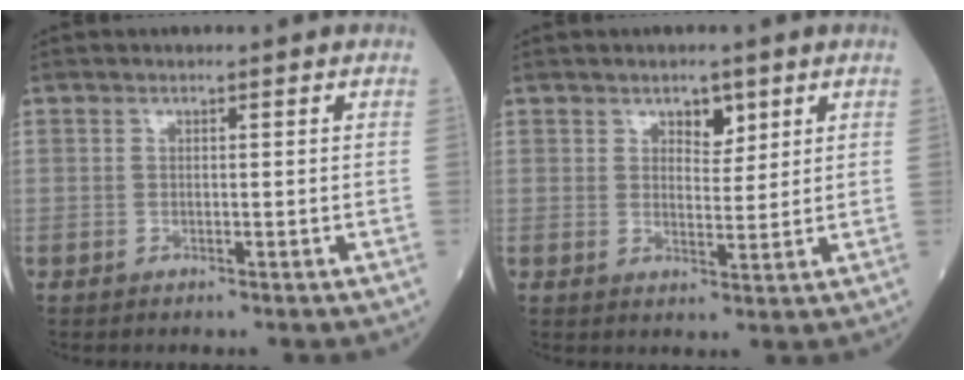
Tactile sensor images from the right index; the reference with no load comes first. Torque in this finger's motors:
{"motor_torque": [0.00, 0.00, 0.01, 0.03]}